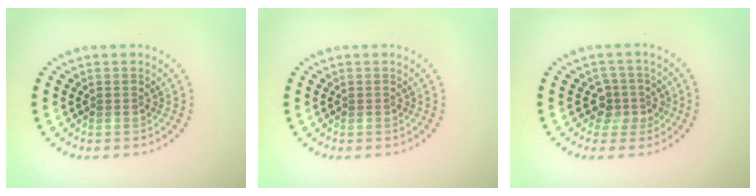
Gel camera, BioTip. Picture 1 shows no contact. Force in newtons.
{"total": 0.0}
{"total": 2.4, "press": 1.9, "slide": 1.6}